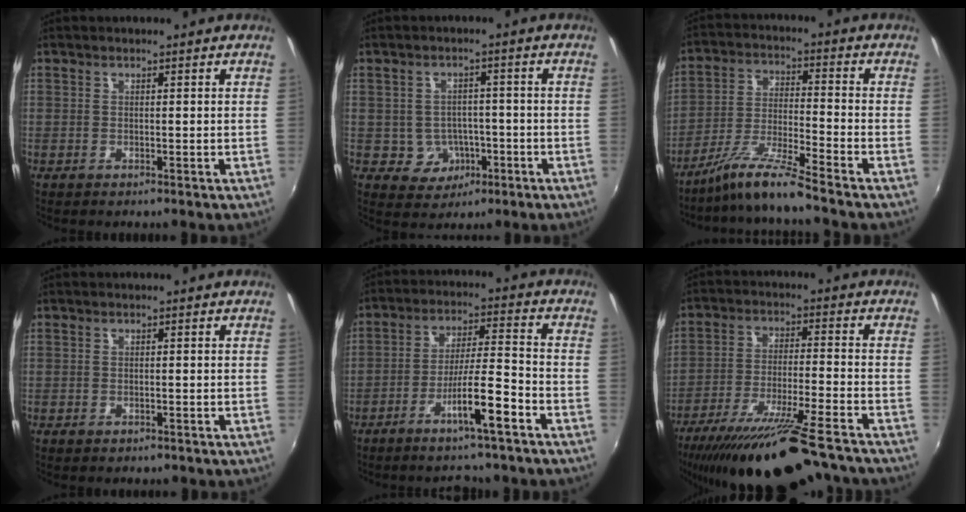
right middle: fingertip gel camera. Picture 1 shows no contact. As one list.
[{"total": 5.8, "force": [-1.8, 5.3, 1.5], "torque": [-0.042, 0.012, -0.009]}, {"total": 8.4, "force": [-7.2, -1.3, 4.1], "torque": [-0.090, 0.005, -0.141]}, {"total": 1.2, "force": [-0.7, 0.8, 0.4], "torque": [-0.009, -0.005, -0.010]}, {"total": 9.4, "force": [-5.9, 0.6, 7.2], "torque": [-0.136, -0.005, -0.101]}, {"total": 21.1, "force": [-17.7, 2.3, 11.2], "torque": [-0.212, -0.053, -0.278]}]